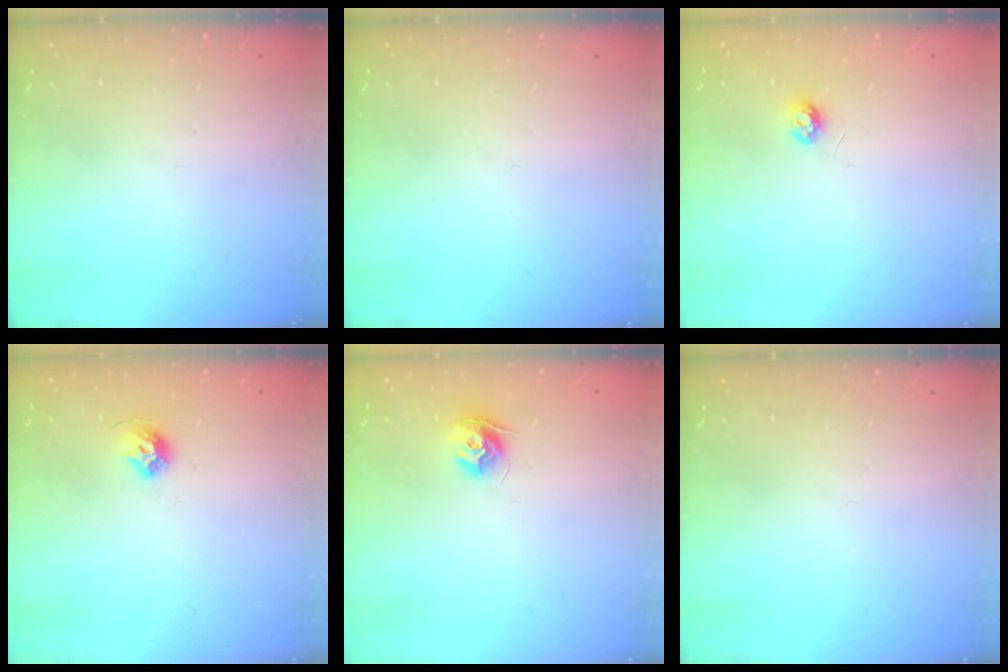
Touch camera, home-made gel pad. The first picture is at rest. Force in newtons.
{"total": 0.0}
{"total": 4.6, "press": 4.6, "slide": 0.5}
{"total": 7.3, "press": 7.3, "slide": 0.8}
{"total": 8.8, "press": 8.8, "slide": 0.2}
{"total": 0.0}